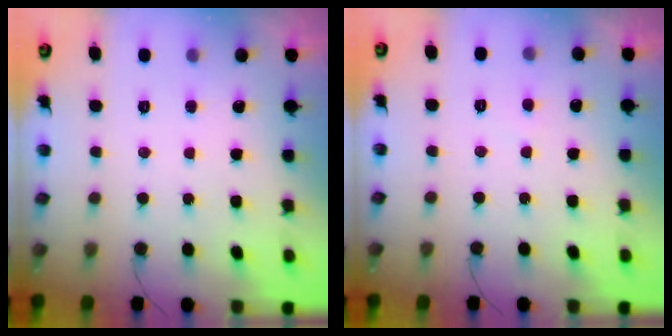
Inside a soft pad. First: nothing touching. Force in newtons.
{"total": 2.9, "press": 2.9, "slide": 0.3}